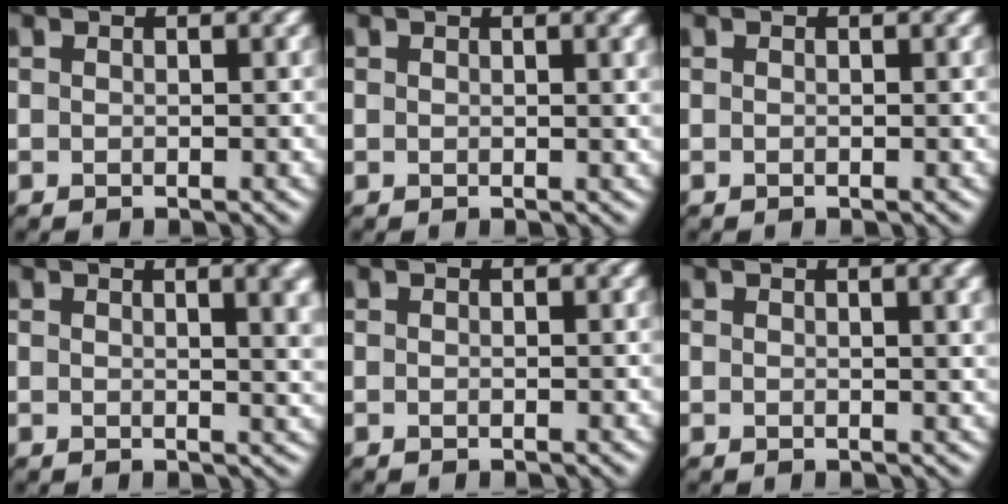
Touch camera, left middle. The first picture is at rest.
{"total": 2.1, "force": [1.1, 0.7, 1.7], "torque": [-0.017, 0.003, 0.018]}
{"total": 0.0}
{"total": 5.9, "force": [2.1, 2.5, 4.9], "torque": [-0.022, 0.011, 0.028]}
{"total": 0.0}
{"total": 3.4, "force": [1.4, 1.2, 2.9], "torque": [-0.028, 0.007, 0.019]}